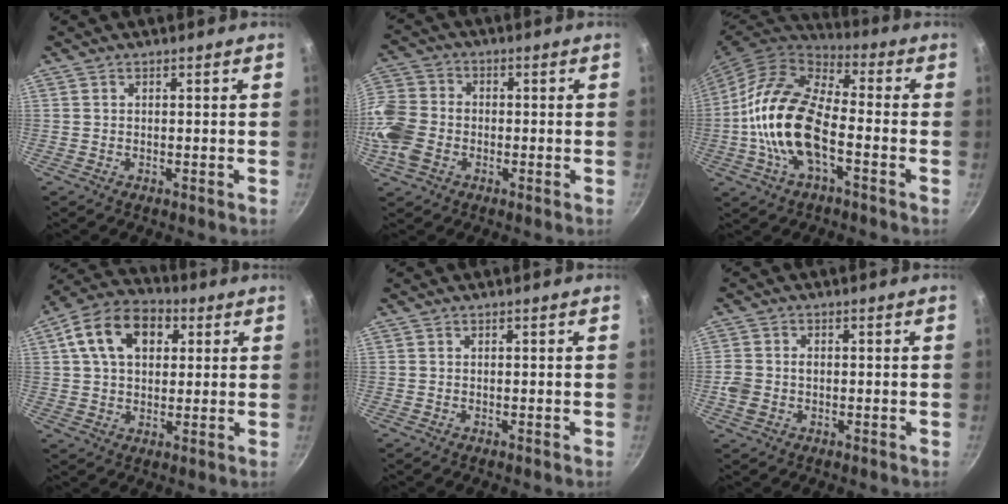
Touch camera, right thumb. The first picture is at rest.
{"total": 13.5, "force": [-3.4, 10.6, 7.7], "torque": [-0.170, 0.030, -0.082]}
{"total": 18.5, "force": [-3.9, 9.2, 15.6], "torque": [-0.282, 0.035, -0.087]}
{"total": 13.9, "force": [4.3, 9.5, 9.2], "torque": [-0.140, 0.016, 0.057]}
{"total": 0.0}
{"total": 4.2, "force": [-0.7, 3.3, 2.6], "torque": [-0.051, 0.006, -0.015]}